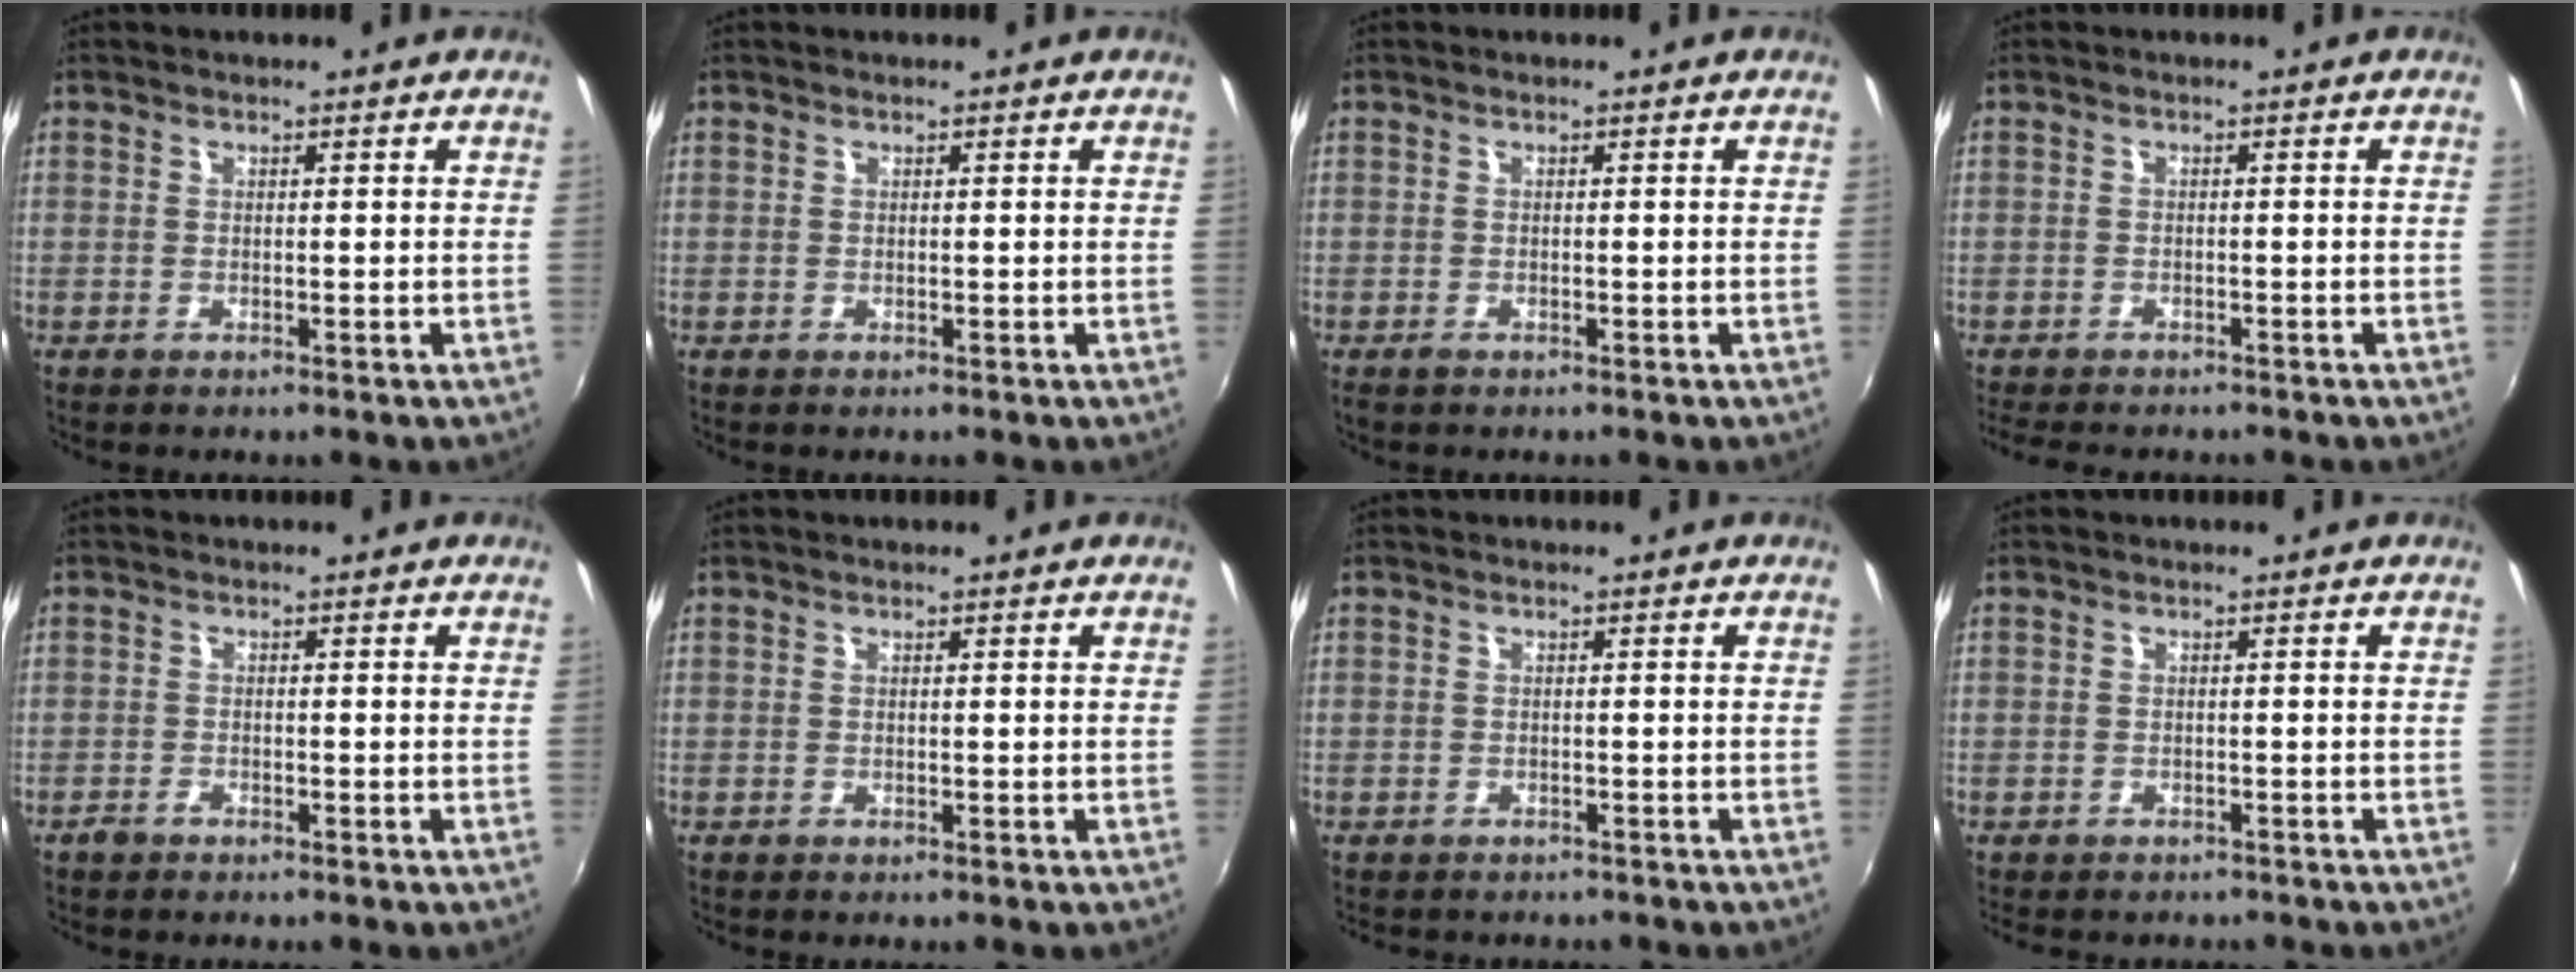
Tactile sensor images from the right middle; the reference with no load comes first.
{"total": 0.0}
{"total": 0.8, "force": [-0.6, 0.4, 0.3], "torque": [-0.006, -0.003, -0.012]}
{"total": 5.1, "force": [-4.4, 1.5, 1.9], "torque": [-0.052, -0.016, -0.072]}
{"total": 1.5, "force": [-1.3, 0.7, 0.4], "torque": [-0.012, 0.000, -0.026]}
{"total": 0.0}
{"total": 1.7, "force": [-1.4, 0.9, 0.2], "torque": [-0.011, -0.002, -0.021]}
{"total": 2.5, "force": [-2.1, 1.2, 0.6], "torque": [-0.018, -0.005, -0.030]}